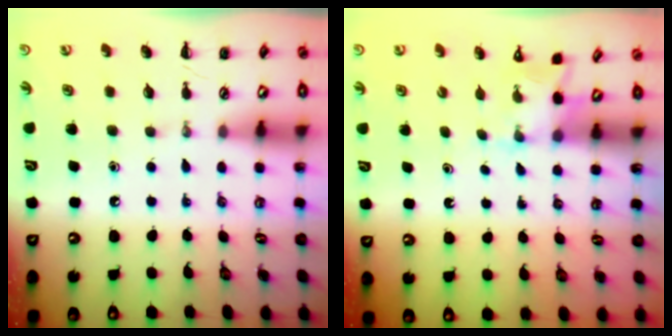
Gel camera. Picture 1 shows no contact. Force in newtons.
{"total": 2.2, "press": 2.1, "slide": 0.7}